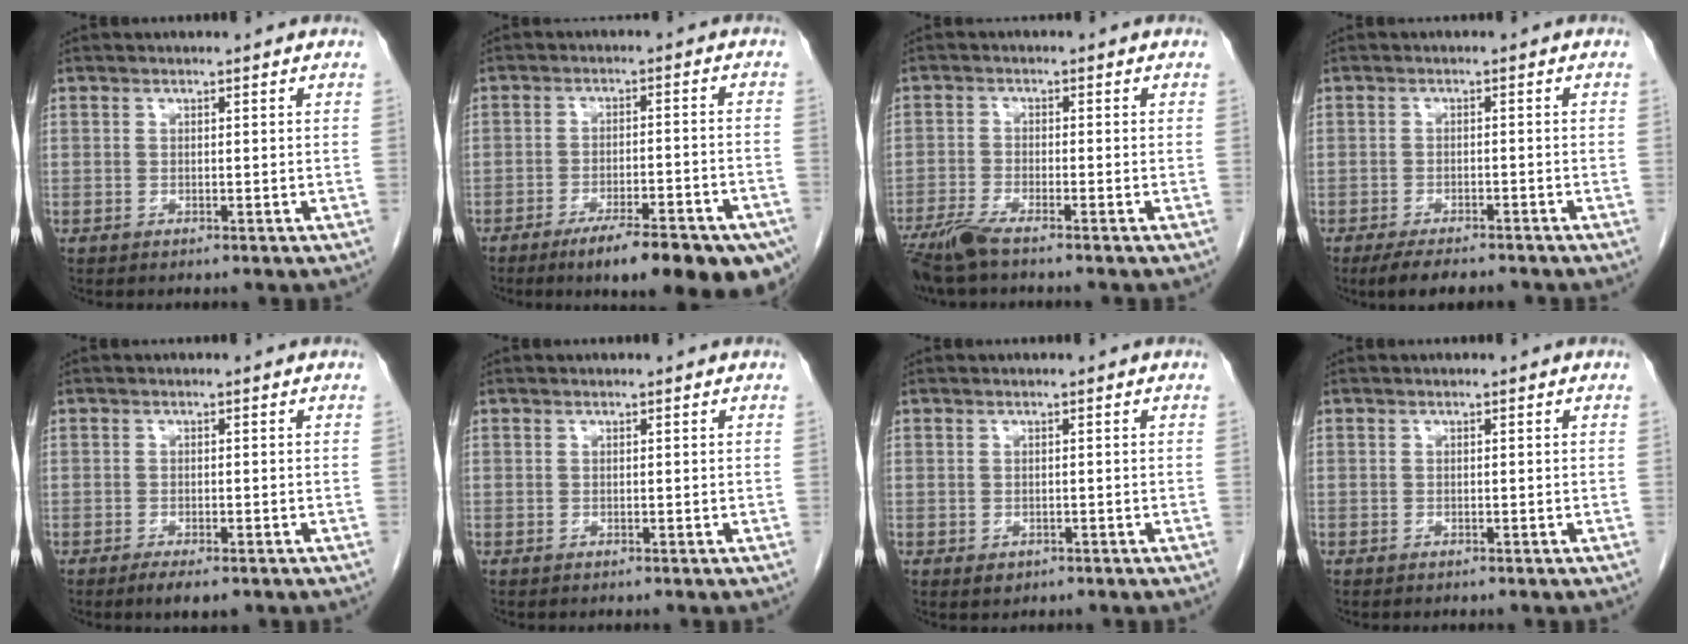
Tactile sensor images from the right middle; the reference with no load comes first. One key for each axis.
{"total": 16.7, "fx": -11.6, "fy": 2.9, "fz": 11.7, "tx": -0.095, "ty": 0.002, "tz": -0.163}
{"total": 5.1, "fx": -4.2, "fy": 0.0, "fz": 2.9, "tx": -0.060, "ty": -0.016, "tz": -0.084}
{"total": 6.4, "fx": -5.4, "fy": 1.5, "fz": 3.2, "tx": -0.046, "ty": -0.008, "tz": -0.081}
{"total": 3.3, "fx": -2.2, "fy": 0.9, "fz": 2.3, "tx": -0.036, "ty": -0.007, "tz": -0.031}
{"total": 0.0}
{"total": 1.2, "fx": -0.5, "fy": 0.9, "fz": 0.5, "tx": -0.008, "ty": 0.001, "tz": 0.000}
{"total": 0.0}